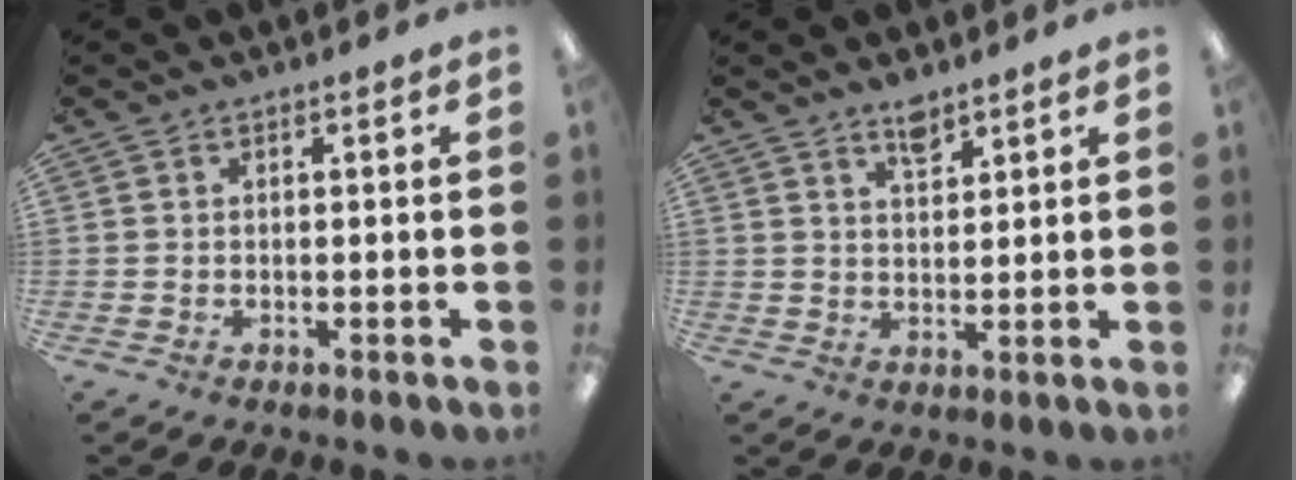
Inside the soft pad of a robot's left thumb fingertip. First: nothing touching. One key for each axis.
{"total": 4.4, "fx": 3.6, "fy": 1.4, "fz": 2.1, "tx": -0.025, "ty": -0.022, "tz": 0.062}